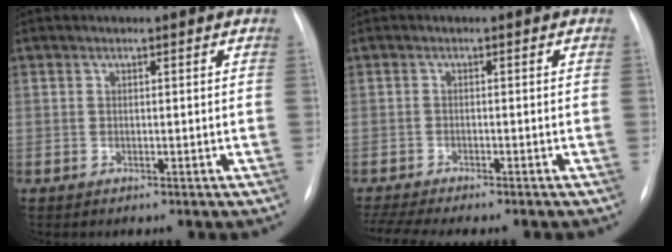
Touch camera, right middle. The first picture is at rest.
{"total": 7.9, "force": [-6.9, 0.7, 3.8], "torque": [-0.063, -0.003, -0.105]}